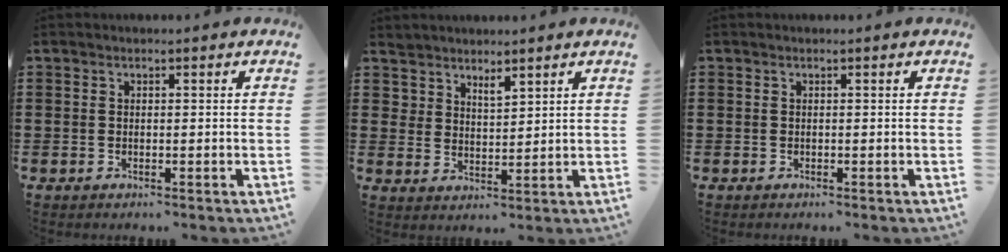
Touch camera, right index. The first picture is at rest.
{"total": 2.7, "force": [2.6, 0.7, 0.0], "torque": [-0.007, 0.000, 0.051]}
{"total": 0.0}